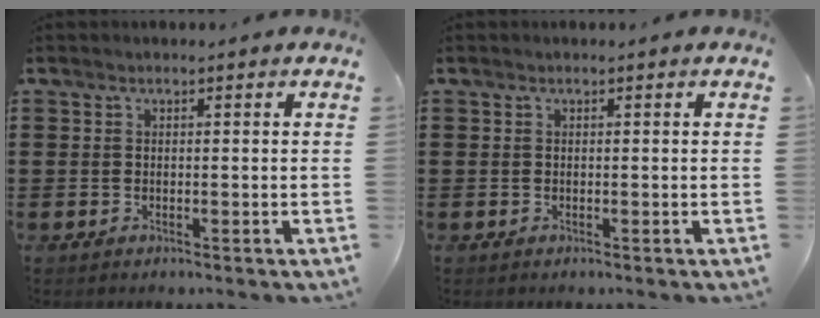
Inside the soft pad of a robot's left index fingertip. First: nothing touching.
{"total": 0.0}